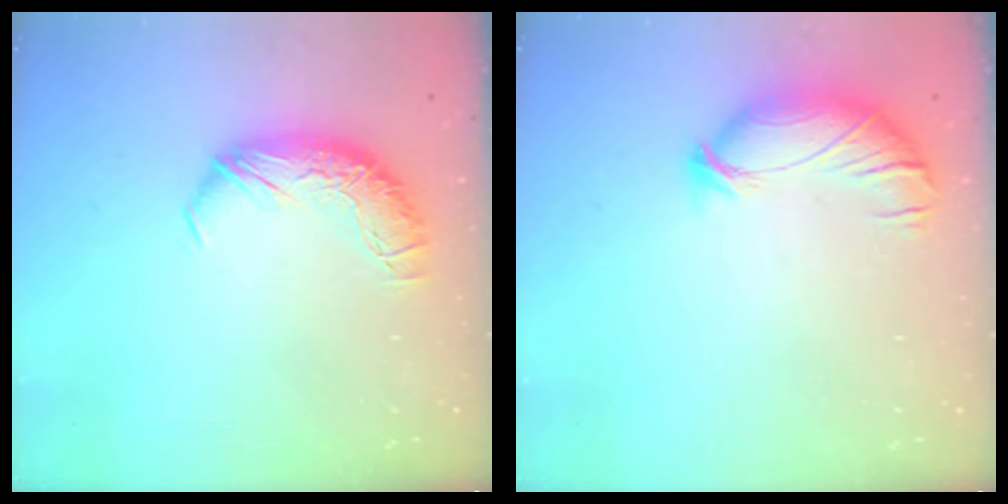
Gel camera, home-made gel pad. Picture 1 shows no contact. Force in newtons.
{"total": 4.4, "press": 4.2, "slide": 1.2}